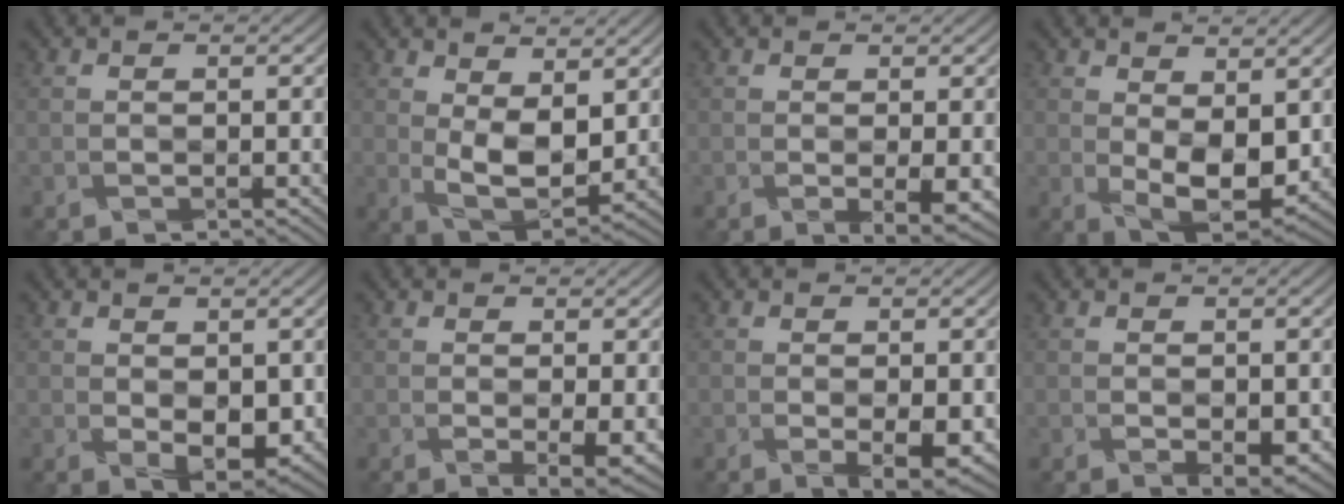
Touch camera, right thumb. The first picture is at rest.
{"total": 6.2, "force": [1.9, 3.2, 4.9], "torque": [-0.108, -0.012, 0.042]}
{"total": 2.5, "force": [-0.3, 0.5, 2.5], "torque": [-0.047, -0.006, 0.004]}
{"total": 6.1, "force": [0.9, 3.3, 5.0], "torque": [-0.101, -0.016, 0.030]}
{"total": 2.9, "force": [0.3, 1.8, 2.3], "torque": [-0.046, -0.016, 0.020]}
{"total": 2.3, "force": [0.2, 0.5, 2.3], "torque": [-0.047, -0.011, 0.013]}
{"total": 2.6, "force": [-0.3, 0.7, 2.5], "torque": [-0.048, -0.009, 0.007]}
{"total": 1.6, "force": [-0.2, 0.6, 1.4], "torque": [-0.029, -0.009, 0.008]}